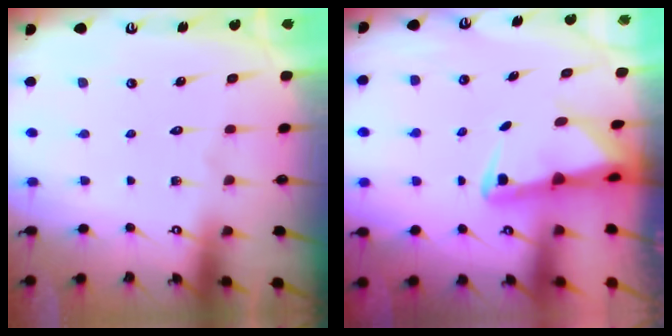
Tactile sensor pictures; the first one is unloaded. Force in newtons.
{"total": 2.8, "press": 2.8, "slide": 0.6}